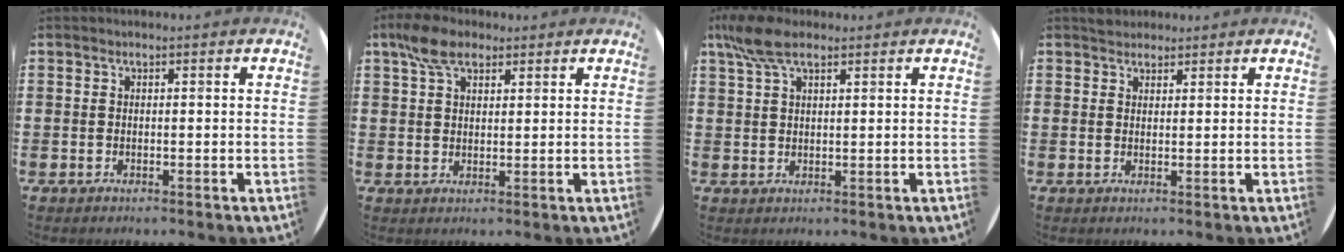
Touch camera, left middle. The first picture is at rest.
{"total": 5.2, "force": [3.6, 2.8, 2.6], "torque": [-0.052, 0.007, 0.065]}
{"total": 5.3, "force": [3.5, 2.1, 3.4], "torque": [-0.067, 0.001, 0.063]}
{"total": 1.8, "force": [1.7, 0.6, -0.2], "torque": [0.010, 0.002, 0.032]}